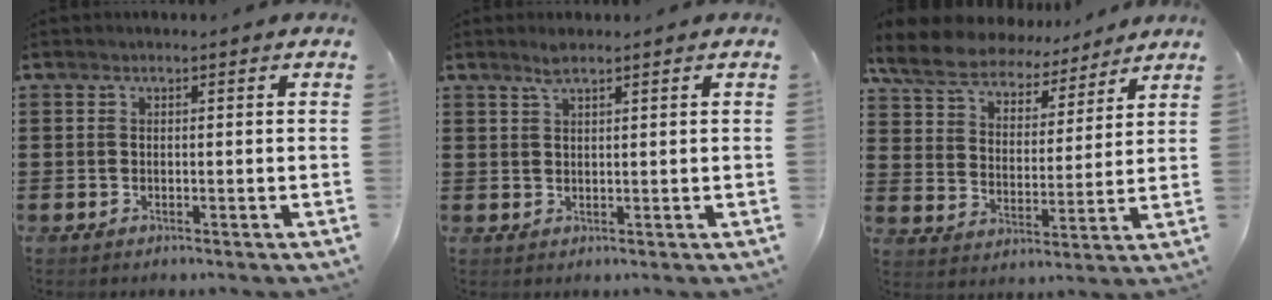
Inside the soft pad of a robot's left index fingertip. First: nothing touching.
{"total": 2.3, "force": [1.7, 0.4, 1.4], "torque": [-0.032, 0.003, 0.031]}
{"total": 8.1, "force": [7.5, 2.2, 2.3], "torque": [-0.080, -0.036, 0.135]}